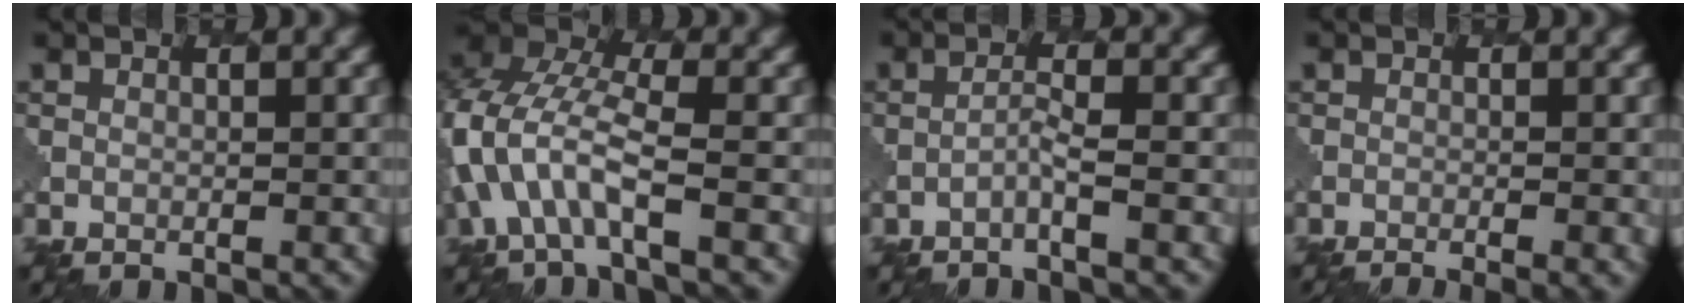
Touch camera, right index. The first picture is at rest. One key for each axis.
{"total": 6.4, "fx": -1.6, "fy": 3.2, "fz": 5.4, "tx": -0.128, "ty": 0.014, "tz": -0.037}
{"total": 1.1, "fx": -0.6, "fy": -0.1, "fz": 1.0, "tx": -0.021, "ty": 0.009, "tz": -0.018}
{"total": 2.8, "fx": -1.7, "fy": 0.7, "fz": 2.1, "tx": -0.020, "ty": 0.009, "tz": -0.024}